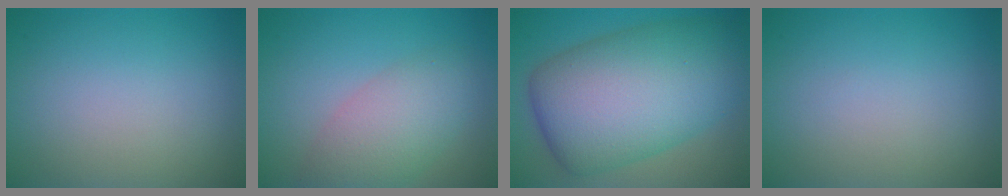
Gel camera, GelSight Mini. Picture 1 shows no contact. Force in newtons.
{"total": 4.9, "press": 4.8, "slide": 0.3}
{"total": 13.3, "press": 13.3, "slide": 0.0}
{"total": 0.0}